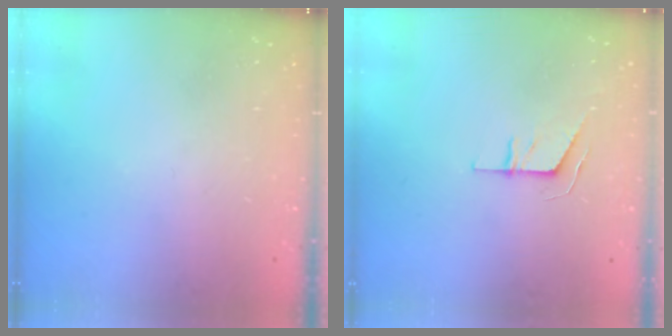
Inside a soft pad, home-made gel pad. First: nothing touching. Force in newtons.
{"total": 4.5, "press": 4.5, "slide": 0.3}